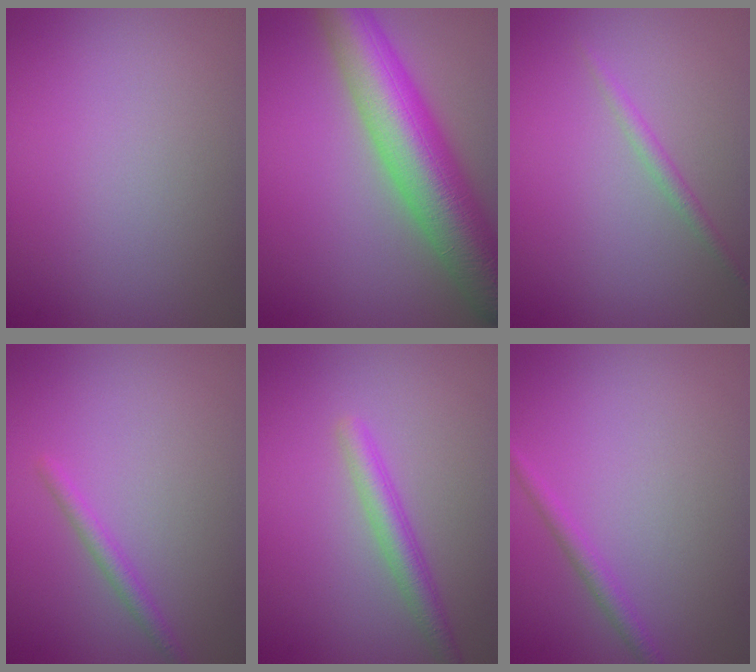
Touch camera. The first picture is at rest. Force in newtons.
{"total": 10.3, "press": 10.3, "slide": 0.4}
{"total": 1.2, "press": 1.2, "slide": 0.0}
{"total": 1.5, "press": 1.5, "slide": 0.1}
{"total": 2.5, "press": 2.5, "slide": 0.1}
{"total": 1.5, "press": 1.5, "slide": 0.1}